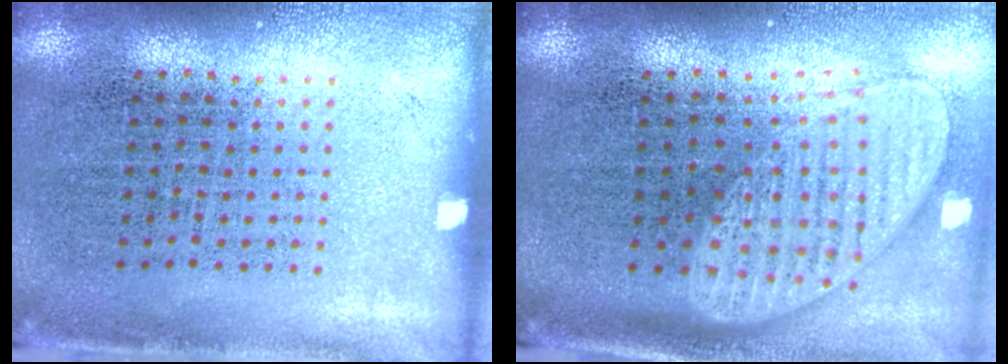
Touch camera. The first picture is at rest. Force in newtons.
{"total": 2.0, "press": 1.5, "slide": 1.3}